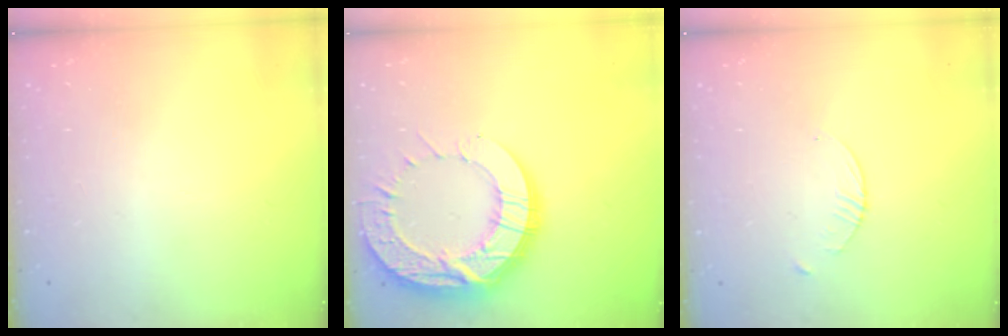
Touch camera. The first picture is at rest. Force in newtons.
{"total": 20.2, "press": 20.1, "slide": 1.8}
{"total": 1.5, "press": 1.5, "slide": 0.2}